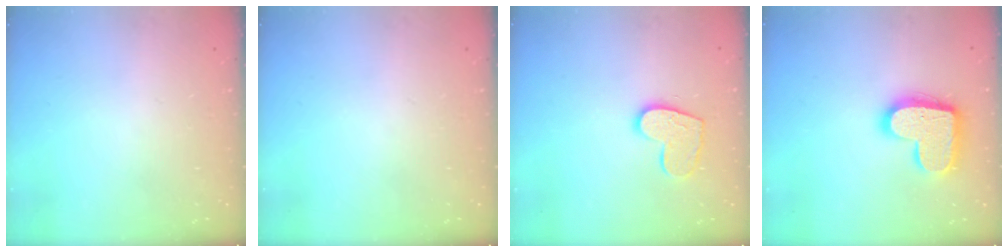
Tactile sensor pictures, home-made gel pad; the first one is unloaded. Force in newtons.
{"total": 0.0}
{"total": 11.7, "press": 11.7, "slide": 0.8}
{"total": 17.4, "press": 17.4, "slide": 0.9}